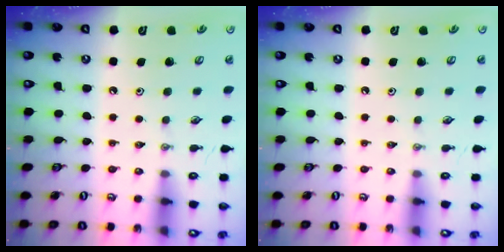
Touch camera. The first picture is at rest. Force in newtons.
{"total": 0.0}